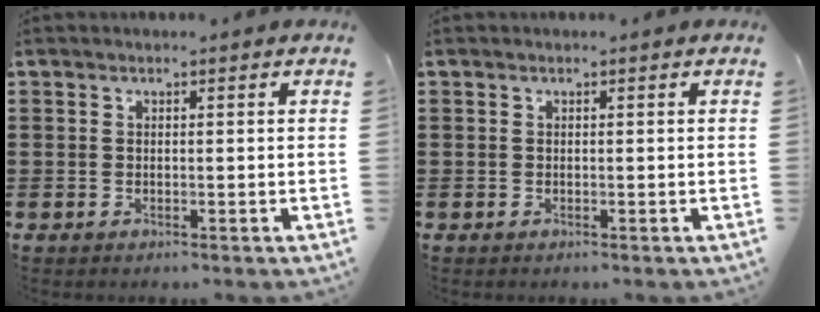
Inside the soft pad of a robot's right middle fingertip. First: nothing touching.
{"total": 0.0}